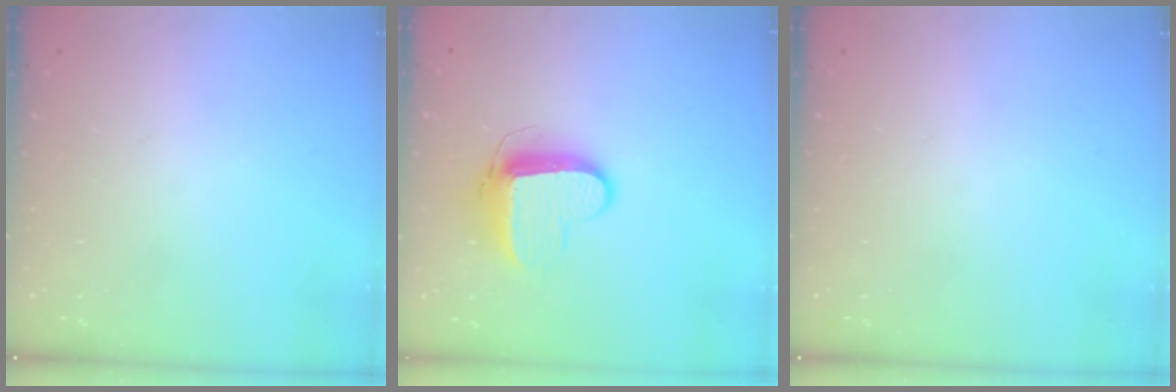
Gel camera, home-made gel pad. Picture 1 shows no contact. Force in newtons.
{"total": 9.6, "press": 9.6, "slide": 0.8}
{"total": 0.0}